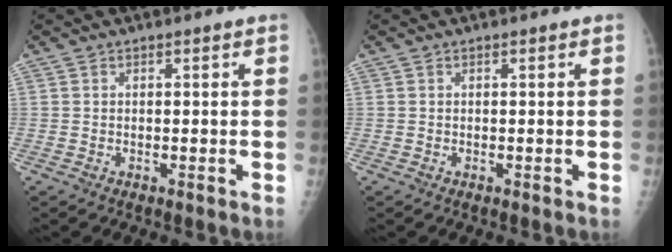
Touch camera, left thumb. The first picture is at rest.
{"total": 0.0}